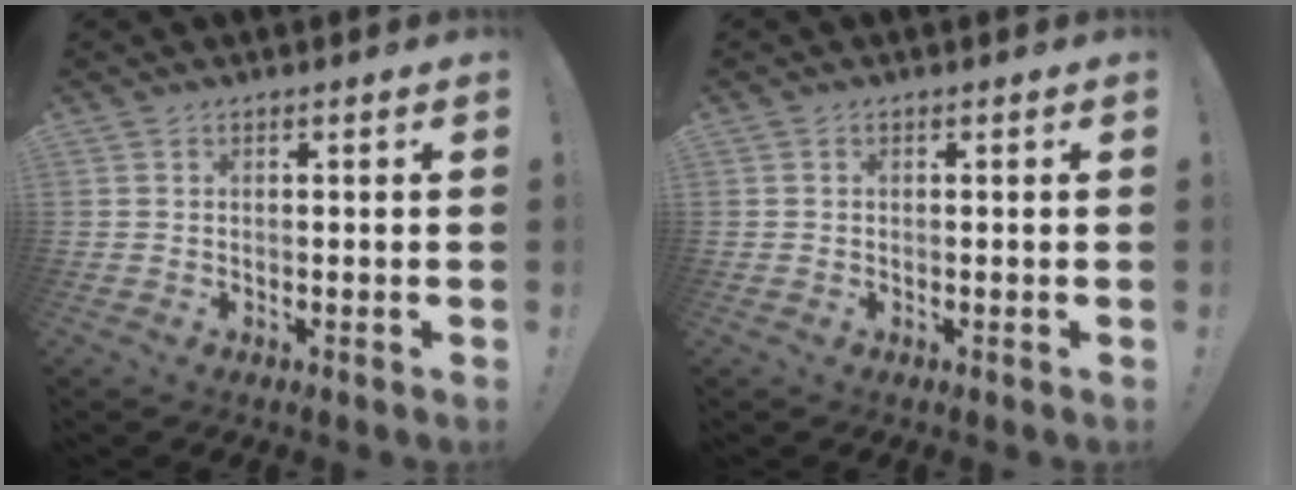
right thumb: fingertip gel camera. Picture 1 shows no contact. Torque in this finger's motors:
{"motor_torque": [-0.03, -0.28, -0.09, 0.14, 0.00]}